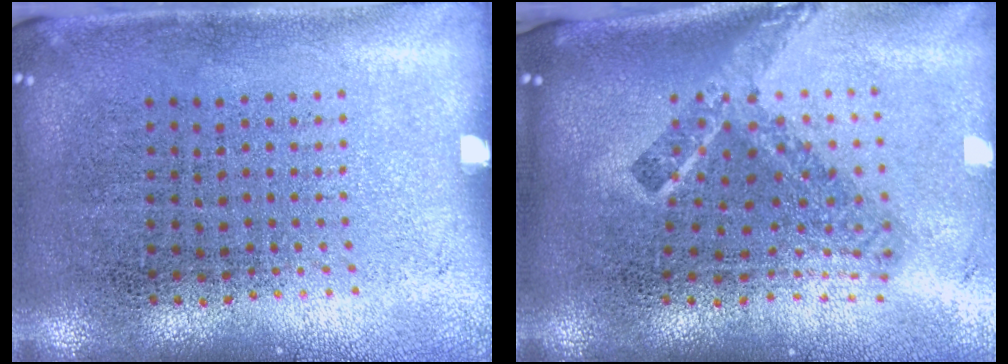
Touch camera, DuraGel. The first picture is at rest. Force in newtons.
{"total": 2.3, "press": 1.5, "slide": 1.7}